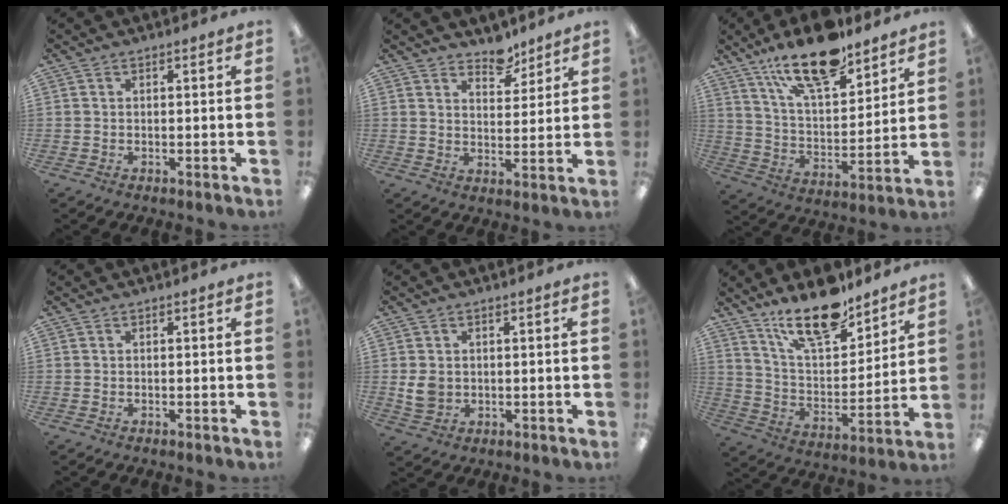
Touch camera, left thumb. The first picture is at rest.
{"total": 6.6, "force": [5.6, 2.9, 1.8], "torque": [-0.001, -0.042, 0.097]}
{"total": 18.7, "force": [13.8, 6.9, 10.5], "torque": [-0.179, -0.071, 0.236]}
{"total": 0.0}
{"total": 4.4, "force": [0.4, 3.7, 2.4], "torque": [-0.036, -0.003, 0.006]}
{"total": 17.2, "force": [13.3, 6.0, 9.0], "torque": [-0.161, -0.076, 0.232]}